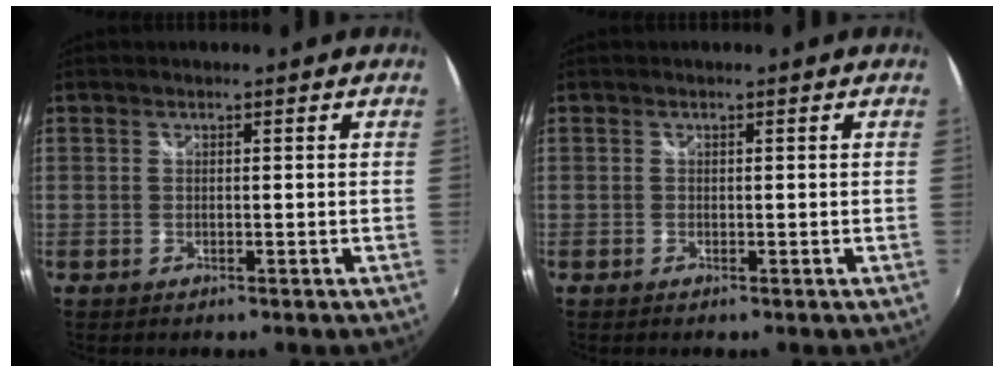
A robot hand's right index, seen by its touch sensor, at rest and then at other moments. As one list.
[{"total": 0.0}]